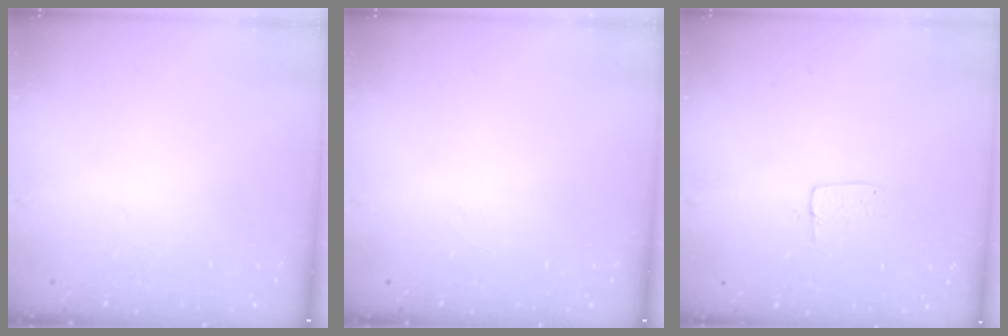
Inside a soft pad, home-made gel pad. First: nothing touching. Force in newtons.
{"total": 0.0}
{"total": 3.8, "press": 3.8, "slide": 0.2}